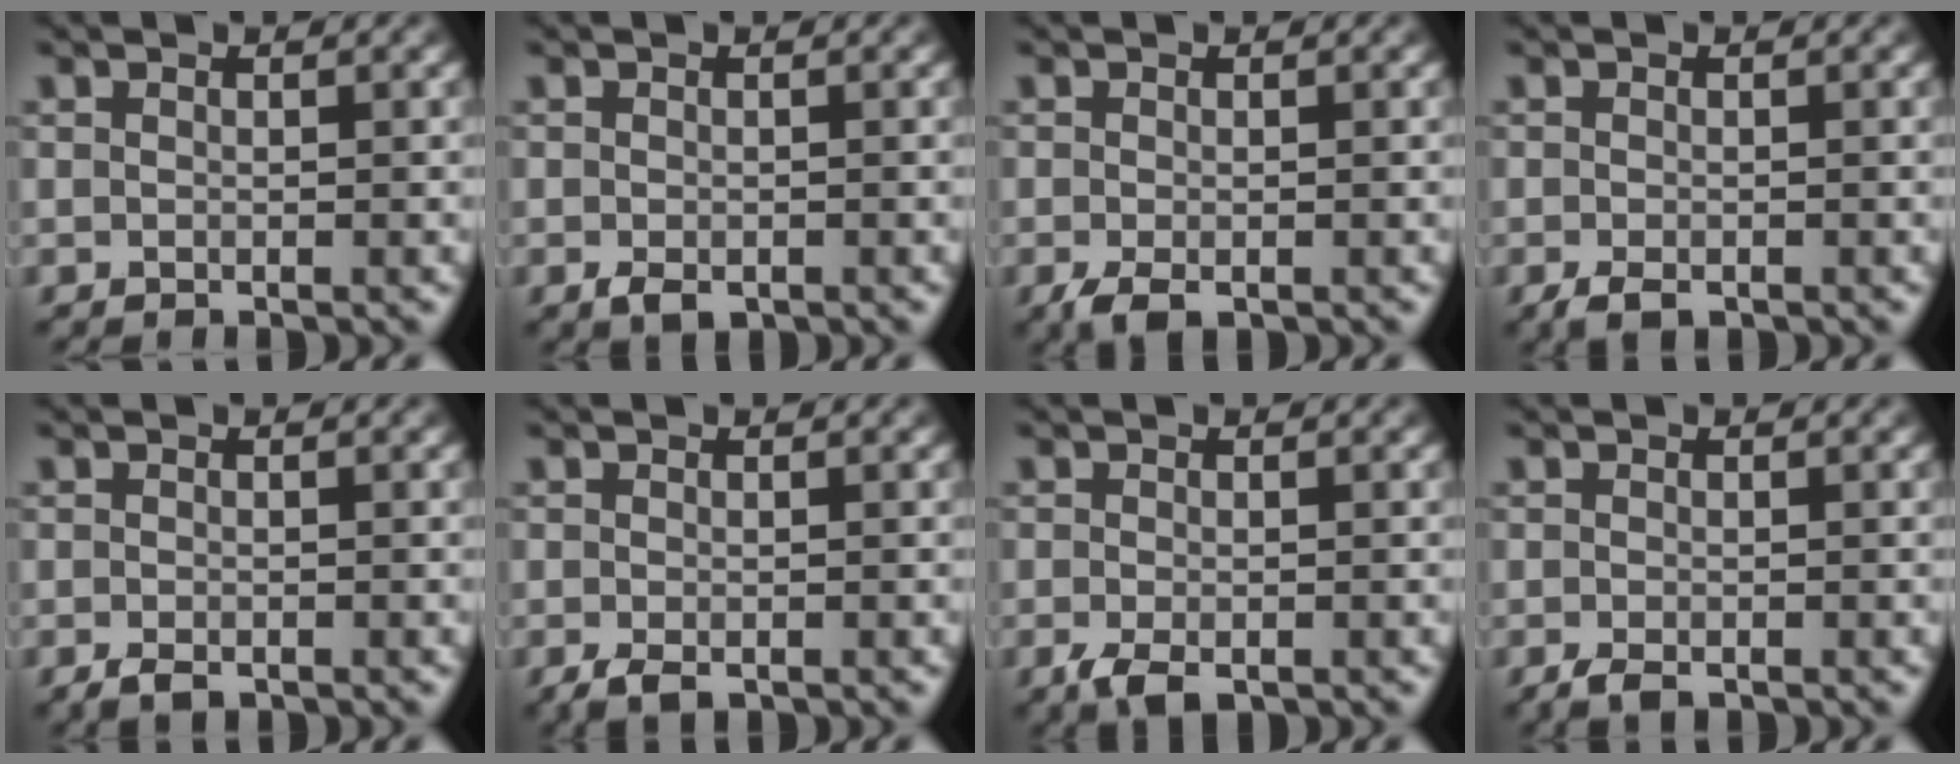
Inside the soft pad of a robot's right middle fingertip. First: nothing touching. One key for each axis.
{"total": 1.5, "fx": -0.7, "fy": 0.9, "fz": 1.0, "tx": -0.020, "ty": -0.005, "tz": -0.012}
{"total": 2.0, "fx": -1.1, "fy": 0.9, "fz": 1.4, "tx": -0.032, "ty": -0.009, "tz": -0.020}
{"total": 1.8, "fx": -1.1, "fy": 0.8, "fz": 1.1, "tx": -0.024, "ty": -0.006, "tz": -0.020}
{"total": 1.5, "fx": -1.0, "fy": 0.7, "fz": 0.9, "tx": -0.017, "ty": -0.005, "tz": -0.018}
{"total": 1.7, "fx": -1.1, "fy": 0.8, "fz": 1.2, "tx": -0.026, "ty": -0.008, "tz": -0.020}
{"total": 2.5, "fx": -1.3, "fy": 1.2, "fz": 1.7, "tx": -0.036, "ty": -0.008, "tz": -0.024}
{"total": 1.5, "fx": -1.0, "fy": 0.6, "fz": 0.9, "tx": -0.019, "ty": -0.006, "tz": -0.019}